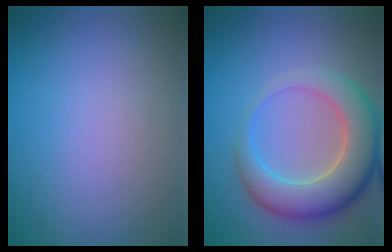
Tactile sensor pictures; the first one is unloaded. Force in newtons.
{"total": 7.7, "press": 7.7, "slide": 0.6}